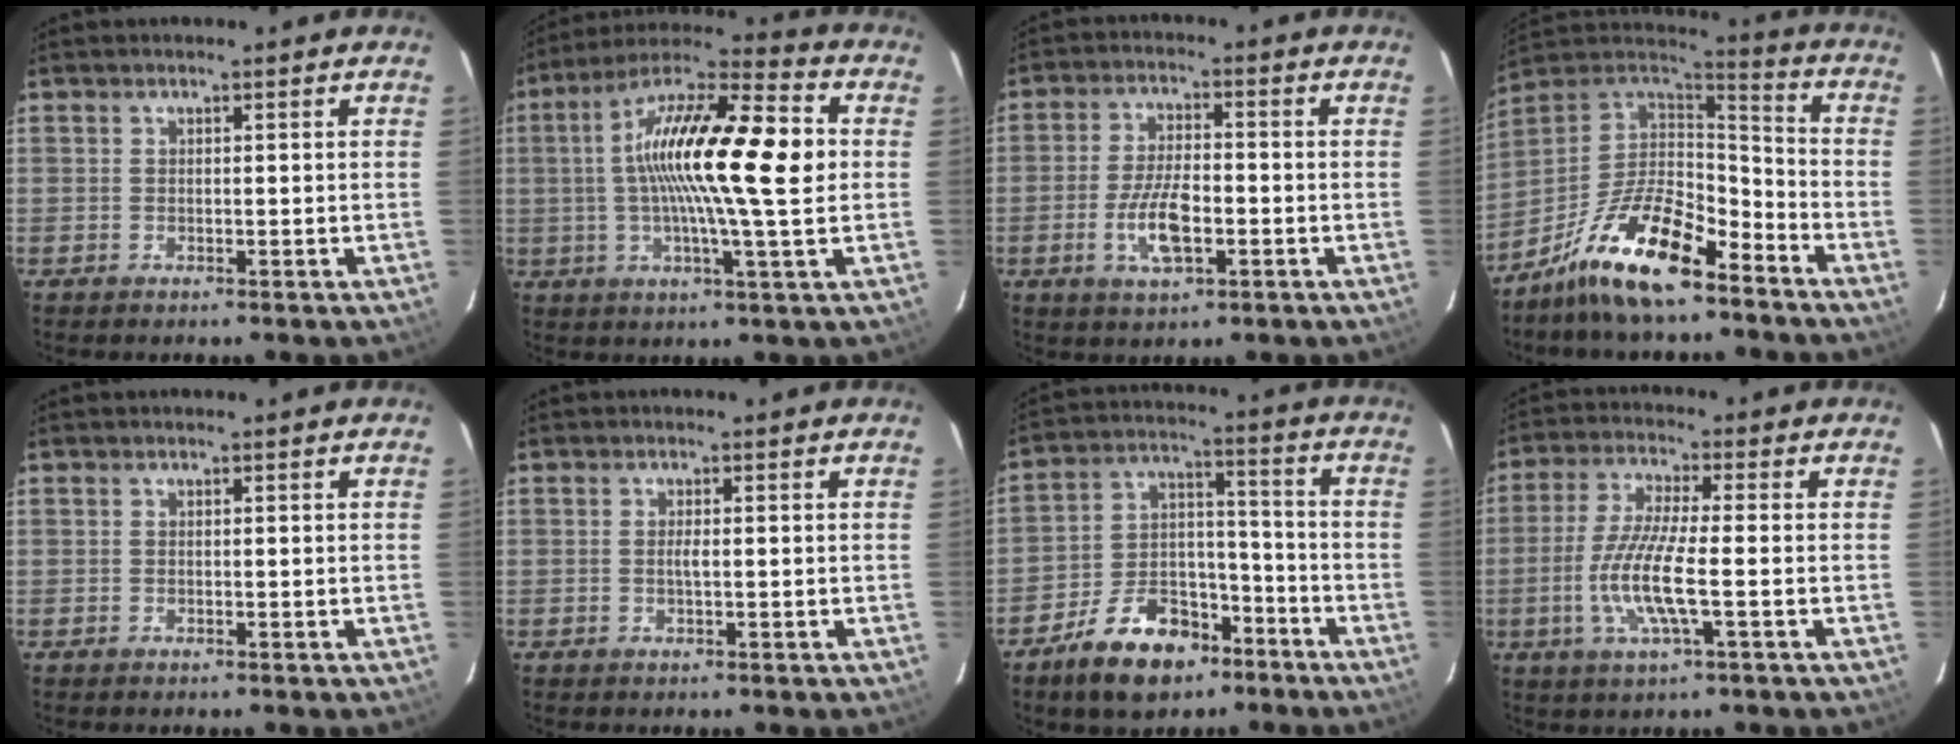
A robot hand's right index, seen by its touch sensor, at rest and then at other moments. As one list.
[{"total": 20.2, "force": [1.4, 3.1, 19.9], "torque": [-0.346, 0.022, 0.006]}, {"total": 8.5, "force": [-2.7, 3.3, 7.3], "torque": [-0.150, -0.004, -0.050]}, {"total": 17.4, "force": [-11.2, 5.8, 11.9], "torque": [-0.236, 0.003, -0.208]}, {"total": 0.0}, {"total": 1.2, "force": [-0.1, 0.1, 1.2], "torque": [-0.023, 0.000, -0.002]}, {"total": 13.8, "force": [-9.1, 7.8, 6.8], "torque": [-0.139, 0.030, -0.142]}, {"total": 10.3, "force": [-2.6, 1.2, 9.9], "torque": [-0.207, -0.008, -0.052]}]